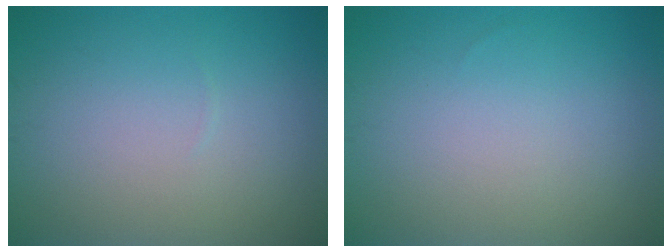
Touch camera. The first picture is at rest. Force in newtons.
{"total": 0.0}